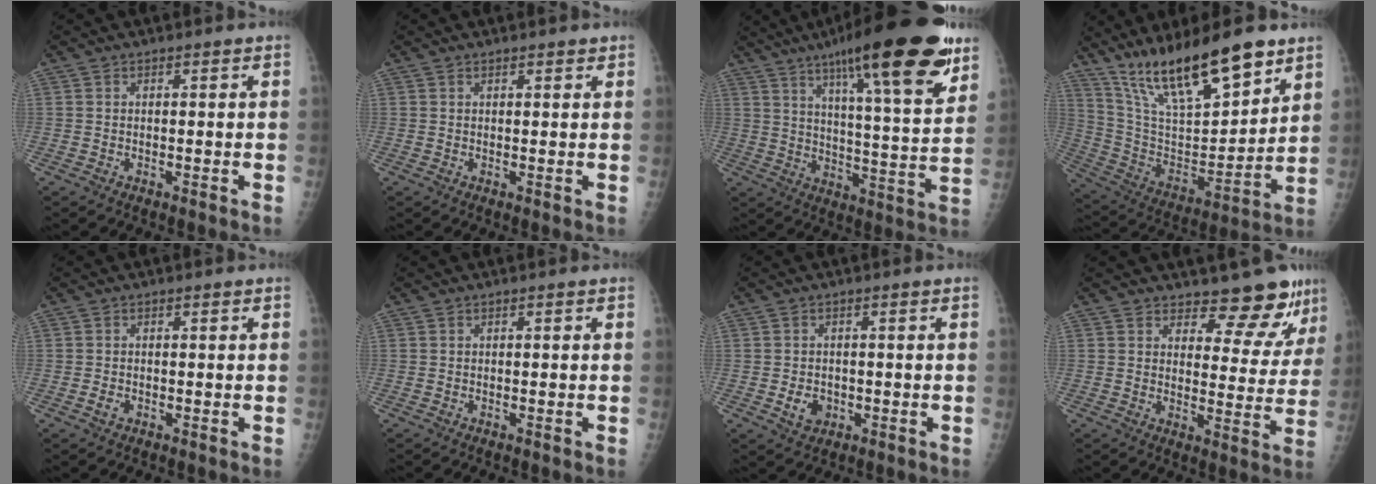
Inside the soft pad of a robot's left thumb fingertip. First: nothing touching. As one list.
[{"total": 1.1, "force": [0.9, 0.4, 0.4], "torque": [-0.003, -0.005, 0.013]}, {"total": 25.4, "force": [15.6, 4.7, 19.5], "torque": [-0.279, -0.046, 0.234]}, {"total": 22.8, "force": [15.6, 6.2, 15.4], "torque": [-0.244, -0.058, 0.287]}, {"total": 1.2, "force": [-0.3, 0.9, 0.7], "torque": [-0.011, 0.000, -0.005]}, {"total": 0.0}, {"total": 3.6, "force": [-0.7, 2.9, 1.9], "torque": [-0.020, 0.002, -0.004]}, {"total": 10.3, "force": [9.2, 3.4, 2.9], "torque": [-0.004, -0.080, 0.113]}]